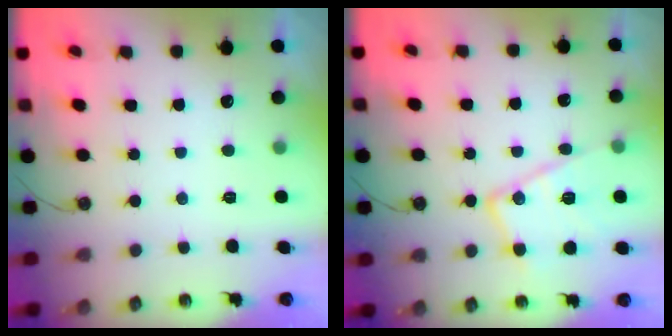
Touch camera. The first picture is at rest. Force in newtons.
{"total": 16.1, "press": 16.1, "slide": 1.2}